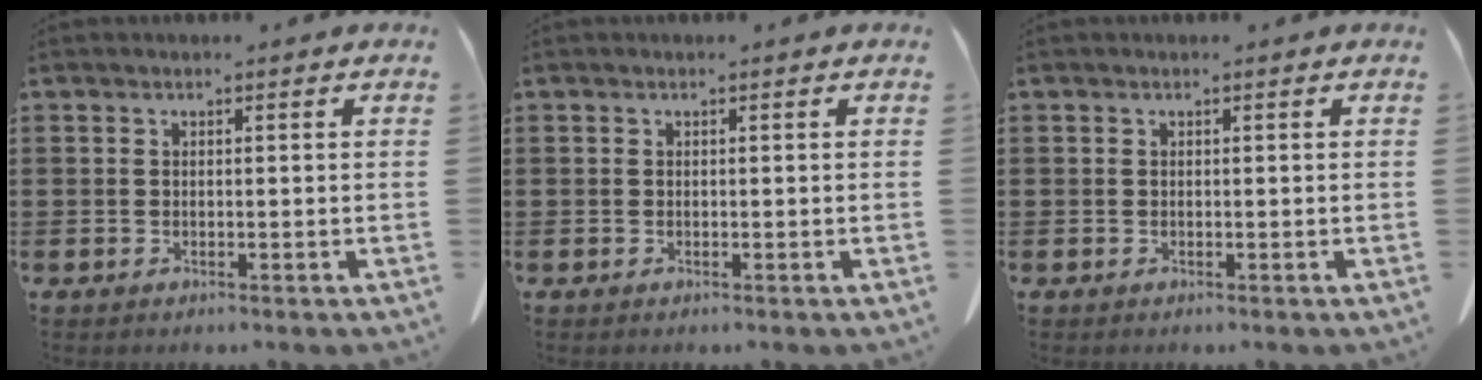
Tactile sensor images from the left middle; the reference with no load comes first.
{"total": 0.0}
{"total": 0.0}